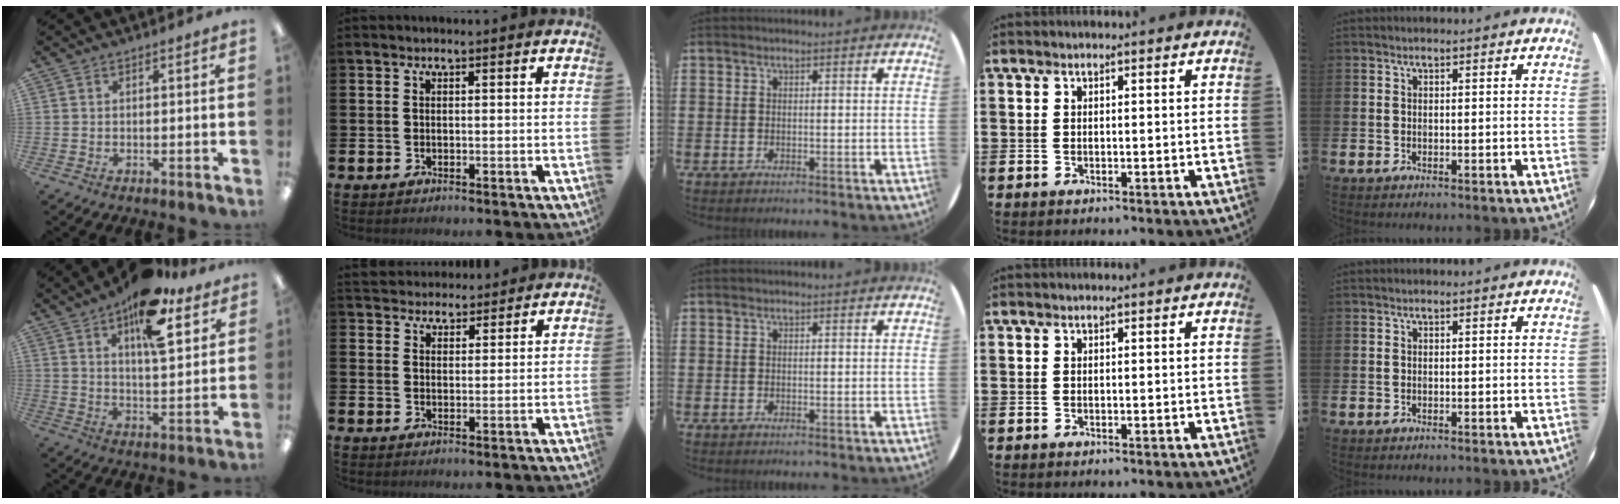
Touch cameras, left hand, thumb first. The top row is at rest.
{"thumb": {"total": 15.4, "force": [9.6, 6.2, 10.3], "torque": [-0.148, -0.046, 0.158]}, "index": {"total": 3.6, "force": [3.4, 1.2, -0.3], "torque": [-0.006, -0.018, 0.062]}}